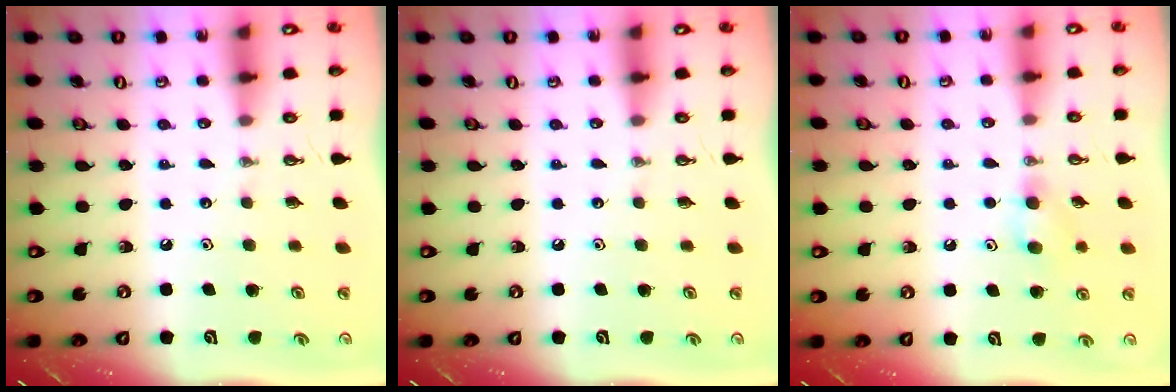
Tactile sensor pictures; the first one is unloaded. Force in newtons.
{"total": 0.0}
{"total": 6.3, "press": 6.2, "slide": 1.3}